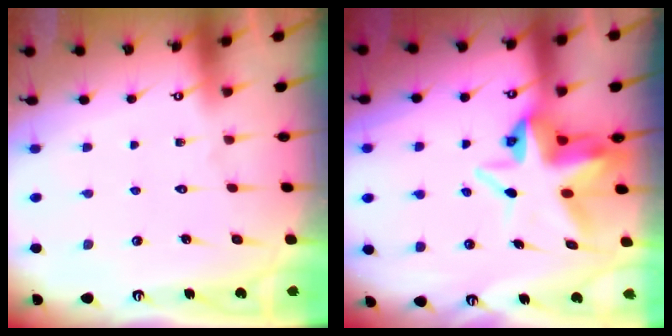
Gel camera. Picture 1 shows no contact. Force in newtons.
{"total": 8.1, "press": 7.8, "slide": 1.9}